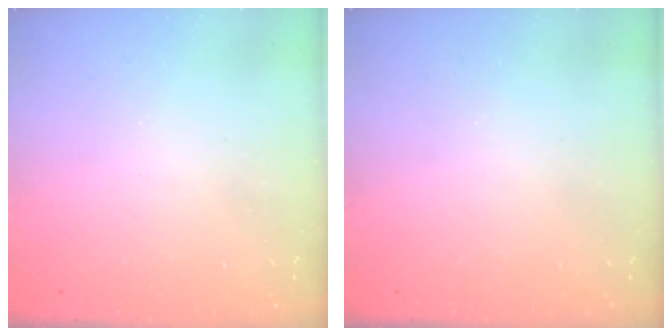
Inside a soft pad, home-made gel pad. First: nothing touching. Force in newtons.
{"total": 0.0}